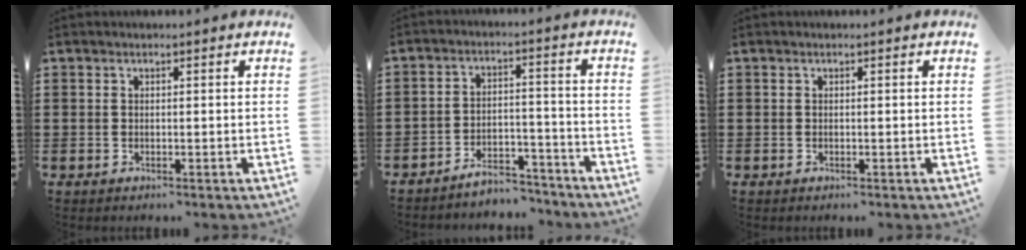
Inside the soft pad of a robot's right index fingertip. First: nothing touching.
{"total": 5.1, "force": [-5.0, 0.9, 0.9], "torque": [-0.015, 0.013, -0.099]}
{"total": 0.0}